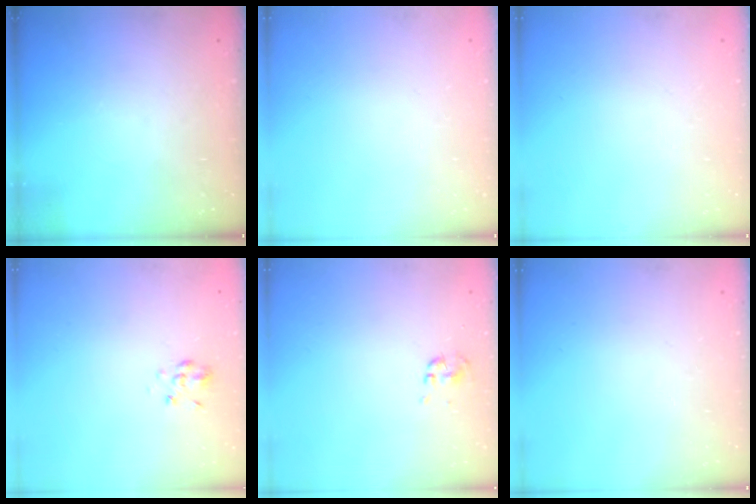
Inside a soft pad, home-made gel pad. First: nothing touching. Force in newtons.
{"total": 0.0}
{"total": 0.0}
{"total": 4.1, "press": 3.9, "slide": 1.2}
{"total": 0.0}
{"total": 0.0}